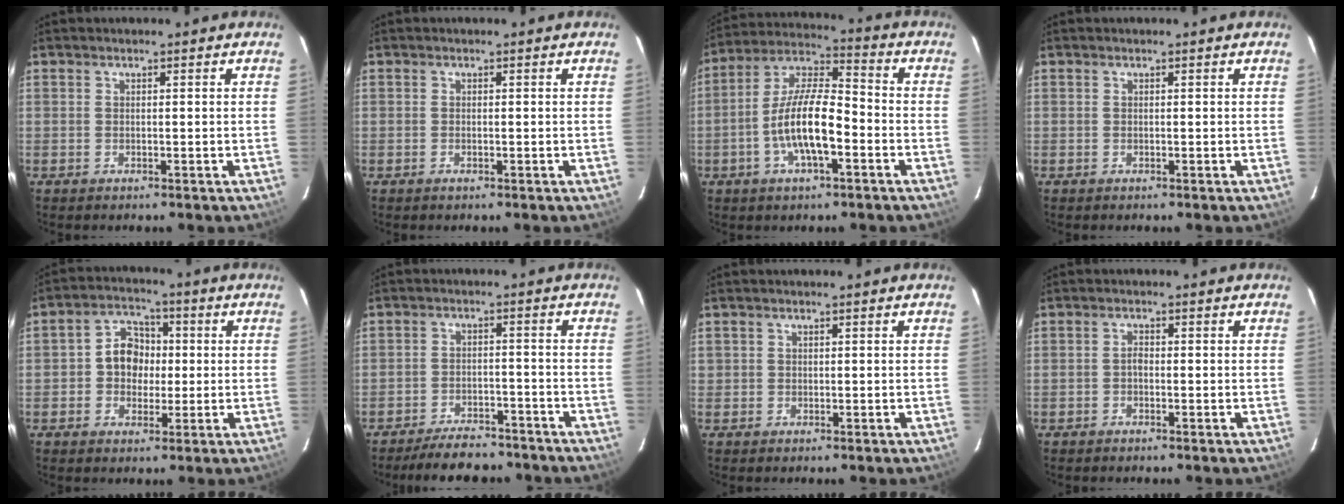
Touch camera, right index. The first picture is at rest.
{"total": 0.6, "force": [-0.3, 0.3, 0.5], "torque": [-0.007, 0.002, -0.004]}
{"total": 12.7, "force": [-4.0, 4.1, 11.4], "torque": [-0.227, 0.006, -0.077]}
{"total": 0.0}
{"total": 7.0, "force": [-0.3, 6.1, 3.5], "torque": [-0.063, 0.025, -0.006]}
{"total": 10.4, "force": [-8.9, 3.9, 3.5], "torque": [-0.081, 0.013, -0.120]}
{"total": 0.6, "force": [0.0, 0.6, -0.1], "torque": [0.005, 0.002, 0.001]}
{"total": 1.0, "force": [-0.4, 0.6, 0.7], "torque": [-0.013, 0.006, -0.009]}